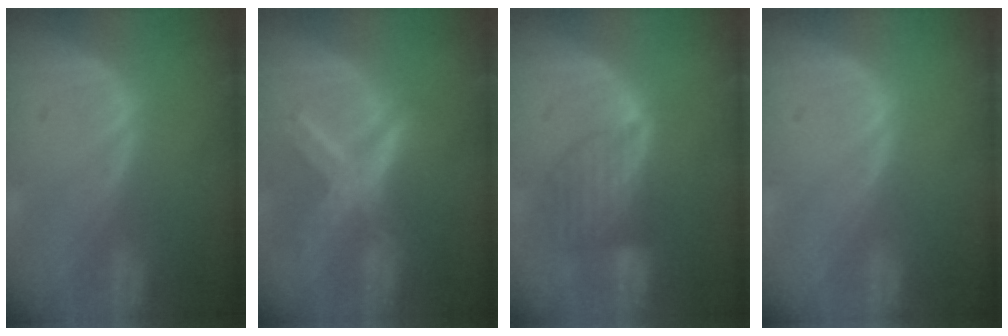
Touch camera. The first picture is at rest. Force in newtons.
{"total": 8.3, "press": 7.2, "slide": 4.2}
{"total": 6.1, "press": 6.1, "slide": 0.3}
{"total": 0.0}